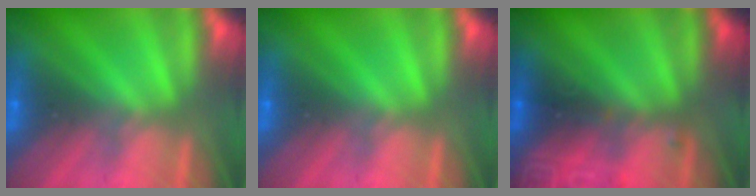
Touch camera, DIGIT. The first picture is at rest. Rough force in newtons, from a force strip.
{"total": 0.0}
{"total": 2.9}